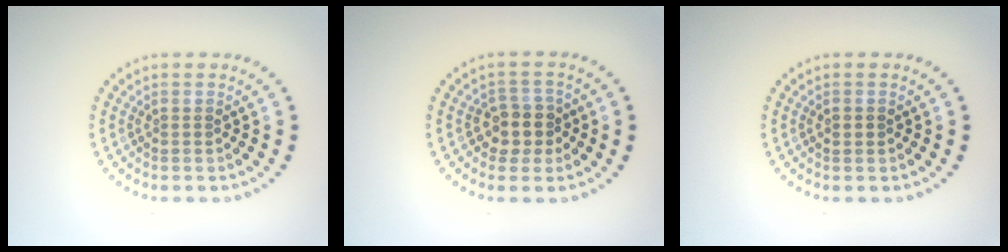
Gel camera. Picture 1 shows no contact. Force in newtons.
{"total": 2.8, "press": 2.5, "slide": 1.3}
{"total": 1.1, "press": 1.1, "slide": 0.1}